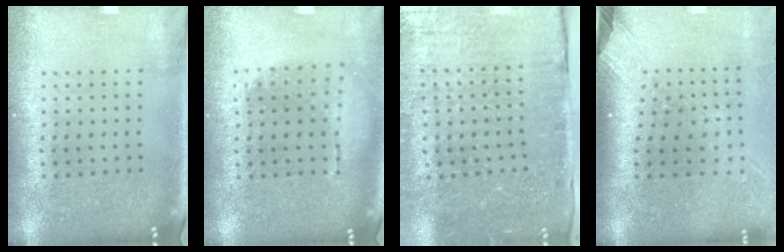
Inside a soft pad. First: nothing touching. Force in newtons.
{"total": 1.3, "press": 1.1, "slide": 0.6}
{"total": 4.3, "press": 4.1, "slide": 1.2}
{"total": 2.6, "press": 1.9, "slide": 1.7}